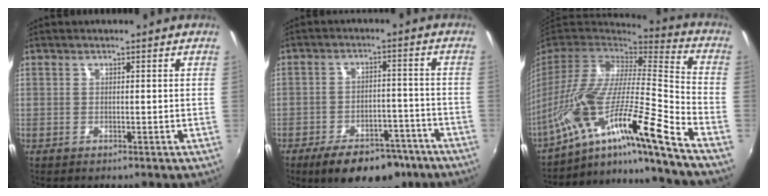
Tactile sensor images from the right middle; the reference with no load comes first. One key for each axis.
{"total": 13.2, "fx": -9.6, "fy": 6.2, "fz": 6.7, "tx": -0.125, "ty": 0.007, "tz": -0.129}
{"total": 23.2, "fx": -15.9, "fy": -0.1, "fz": 16.9, "tx": -0.260, "ty": -0.054, "tz": -0.281}